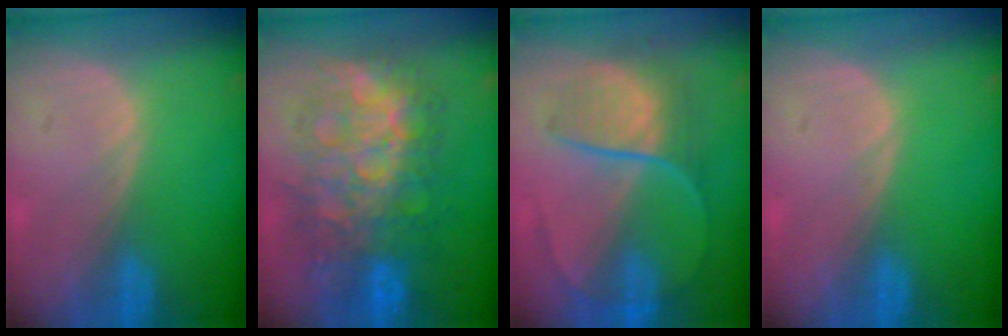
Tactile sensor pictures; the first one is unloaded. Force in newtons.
{"total": 12.3, "press": 12.3, "slide": 1.3}
{"total": 7.9, "press": 7.2, "slide": 3.2}
{"total": 0.0}